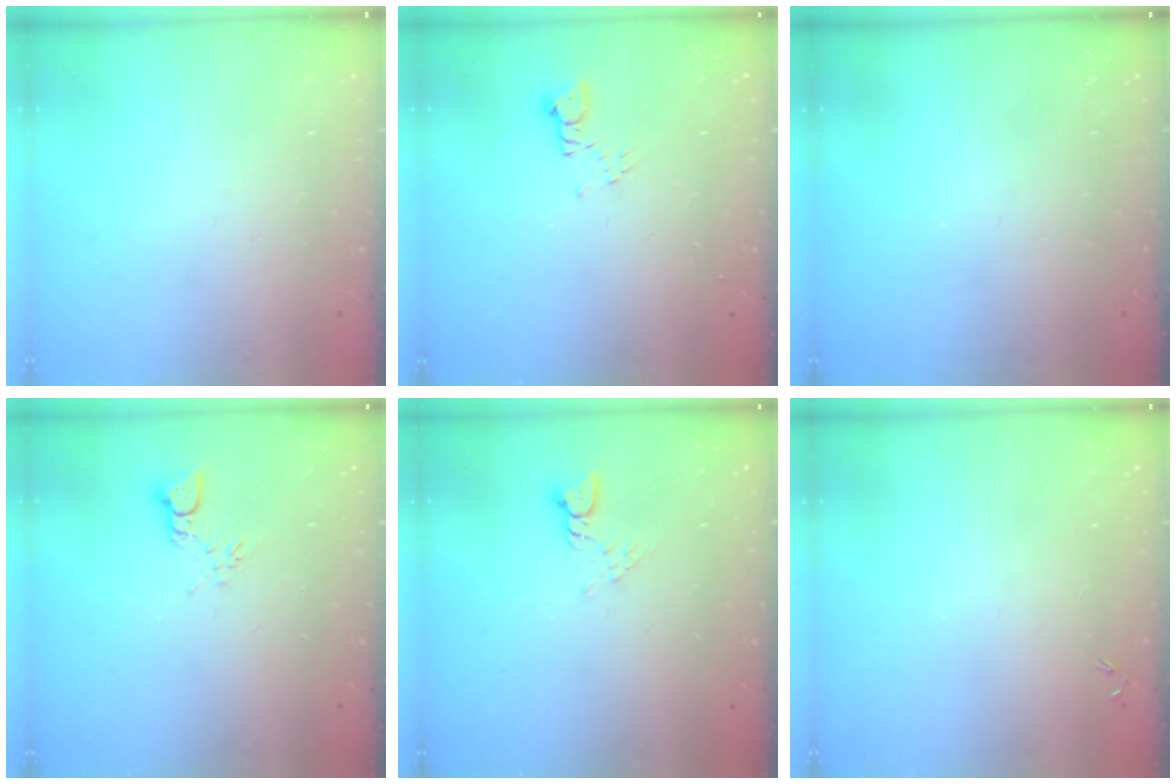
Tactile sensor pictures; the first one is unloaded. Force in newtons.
{"total": 2.1, "press": 2.1, "slide": 0.3}
{"total": 0.0}
{"total": 2.8, "press": 2.8, "slide": 0.4}
{"total": 4.2, "press": 4.1, "slide": 0.4}
{"total": 0.0}